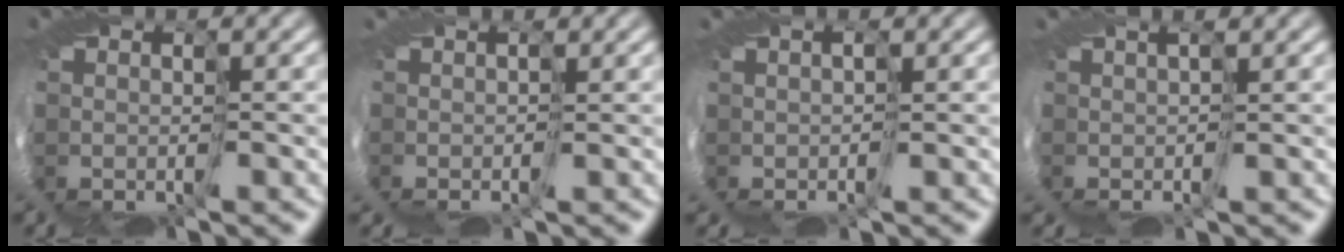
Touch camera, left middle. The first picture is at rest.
{"total": 1.3, "force": [1.1, -0.5, -0.4], "torque": [0.007, 0.010, 0.005]}
{"total": 1.4, "force": [0.5, -1.1, -0.7], "torque": [0.023, 0.015, 0.001]}
{"total": 2.5, "force": [1.1, -2.1, -0.8], "torque": [0.024, 0.018, 0.000]}